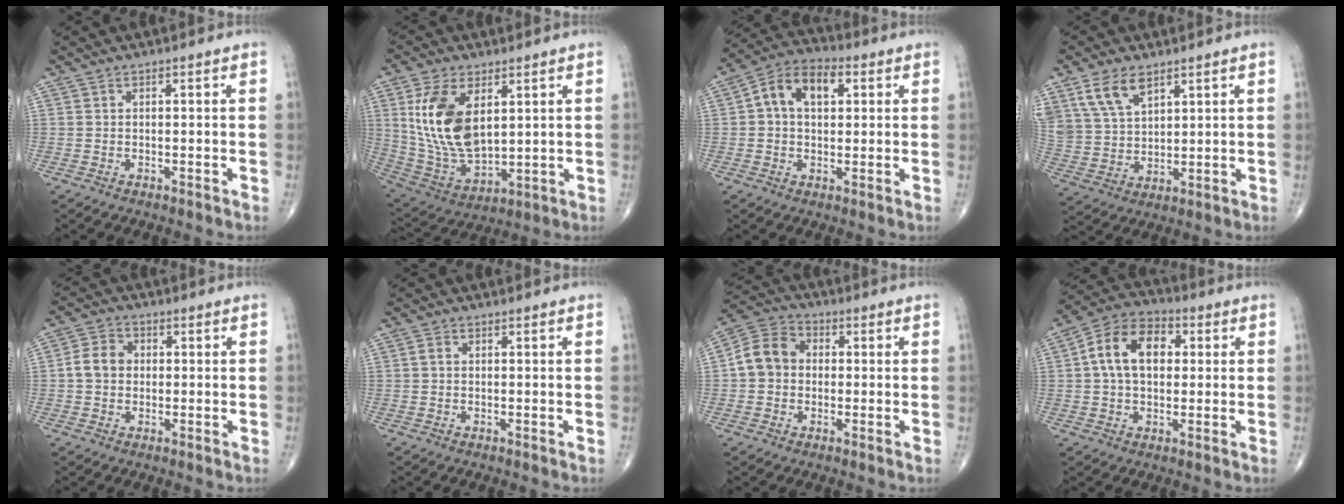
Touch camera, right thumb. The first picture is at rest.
{"total": 16.5, "force": [4.5, 9.1, 13.1], "torque": [-0.244, -0.023, 0.101]}
{"total": 10.4, "force": [2.4, 6.8, 7.5], "torque": [-0.117, 0.024, 0.033]}
{"total": 9.6, "force": [5.7, 5.3, 5.5], "torque": [-0.098, -0.015, 0.124]}
{"total": 5.4, "force": [0.0, 4.5, 3.1], "torque": [-0.048, 0.015, -0.008]}
{"total": 1.1, "force": [0.0, 0.8, 0.7], "torque": [-0.010, 0.001, -0.002]}
{"total": 8.6, "force": [0.0, 7.2, 4.6], "torque": [-0.072, 0.027, -0.014]}
{"total": 12.4, "force": [1.9, 8.2, 9.1], "torque": [-0.144, 0.026, 0.025]}